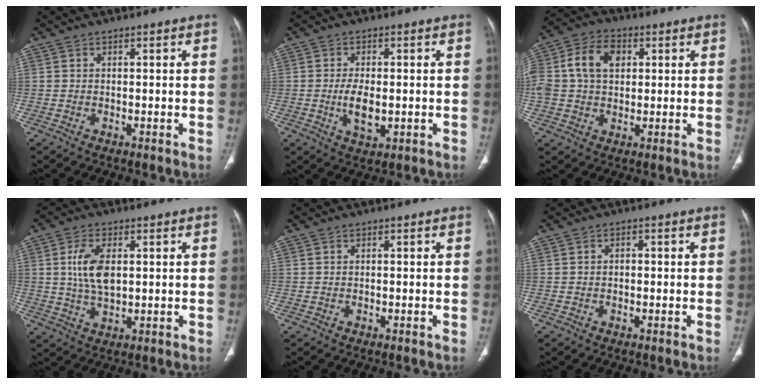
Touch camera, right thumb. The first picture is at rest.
{"total": 5.3, "force": [-0.7, 2.7, 4.5], "torque": [-0.083, -0.006, -0.012]}
{"total": 11.9, "force": [2.5, 8.7, 7.8], "torque": [-0.152, 0.017, 0.042]}
{"total": 7.7, "force": [1.5, 4.1, 6.4], "torque": [-0.124, -0.006, 0.029]}
{"total": 0.0}
{"total": 1.2, "force": [0.0, 0.8, 0.9], "torque": [-0.011, 0.005, -0.002]}